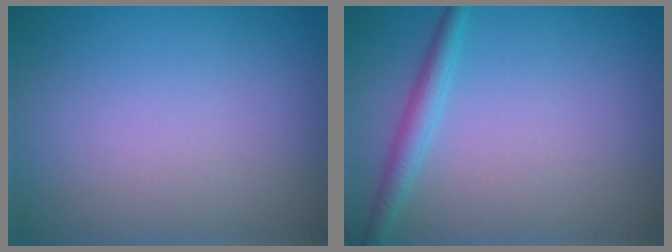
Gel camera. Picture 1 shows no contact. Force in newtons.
{"total": 2.0, "press": 2.0, "slide": 0.0}